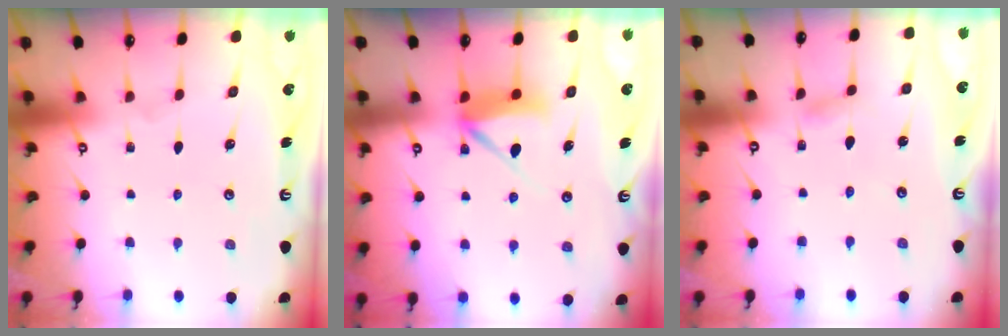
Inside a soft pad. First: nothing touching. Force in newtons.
{"total": 8.7, "press": 8.6, "slide": 0.9}
{"total": 2.9, "press": 2.9, "slide": 0.4}